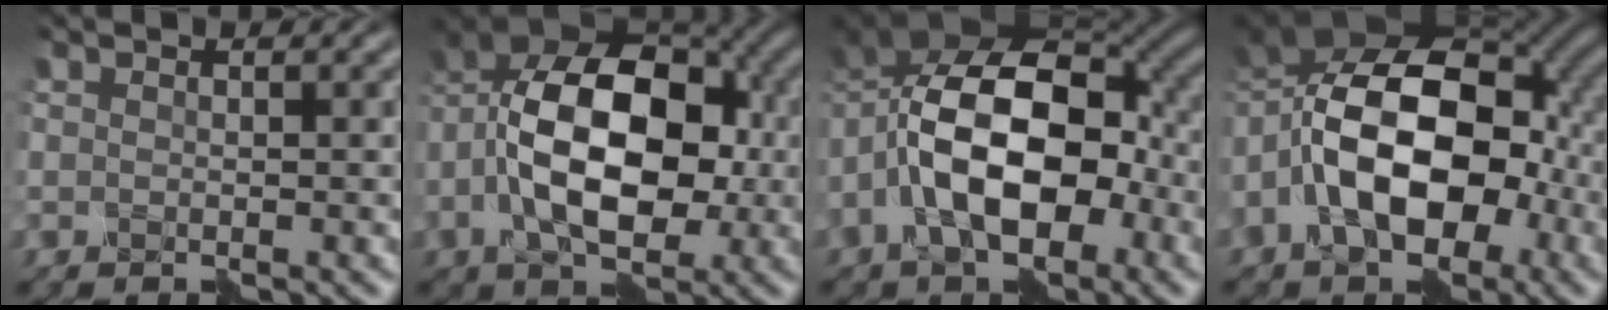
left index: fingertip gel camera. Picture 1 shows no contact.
{"total": 12.0, "force": [-1.4, 7.1, 9.6], "torque": [-0.152, 0.019, -0.036]}
{"total": 12.6, "force": [-3.0, 7.3, 9.9], "torque": [-0.157, 0.015, -0.069]}
{"total": 14.2, "force": [-3.4, 8.2, 11.0], "torque": [-0.181, 0.017, -0.079]}